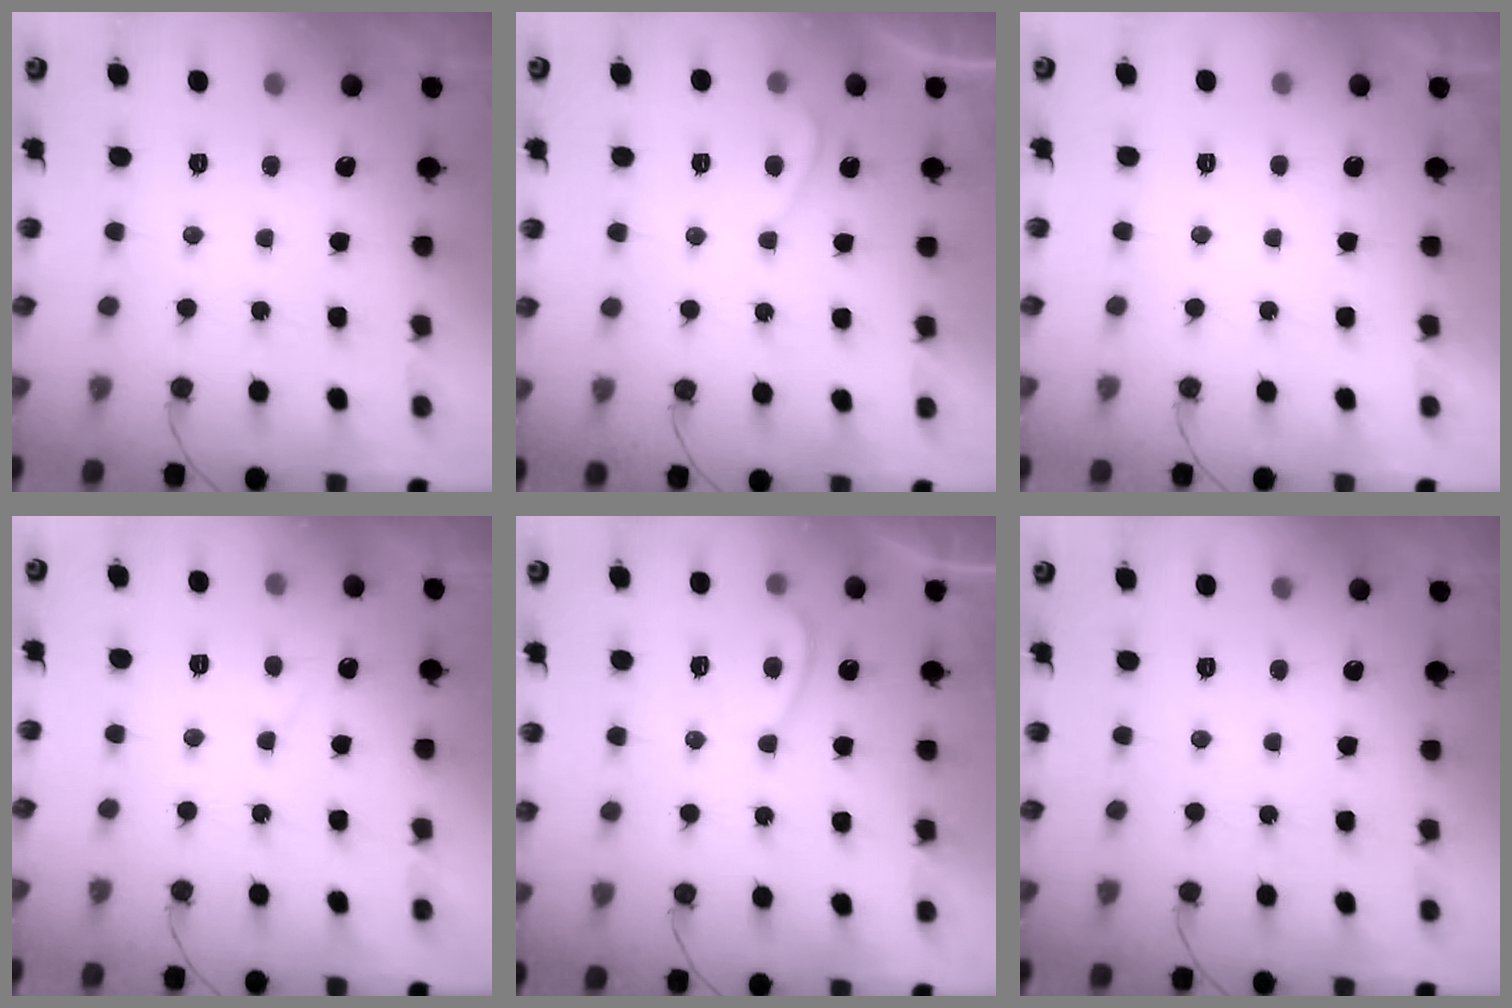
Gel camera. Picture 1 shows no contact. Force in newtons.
{"total": 0.7, "press": 0.4, "slide": 0.5}
{"total": 2.3, "press": 2.2, "slide": 0.3}
{"total": 3.1, "press": 3.1, "slide": 0.3}
{"total": 3.5, "press": 3.4, "slide": 0.8}
{"total": 0.0}